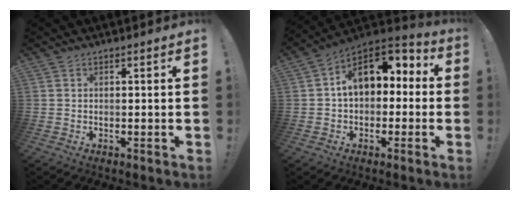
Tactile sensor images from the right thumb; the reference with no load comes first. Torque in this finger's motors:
{"motor_torque": [2.21, 2.19, 1.36, -0.22, 0.07]}